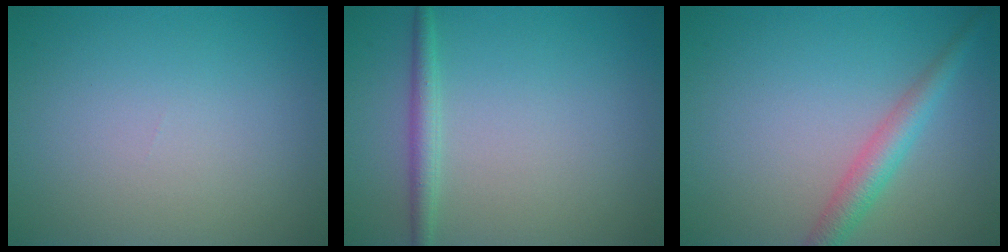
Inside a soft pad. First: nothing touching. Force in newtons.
{"total": 1.8, "press": 1.8, "slide": 0.1}
{"total": 2.9, "press": 2.9, "slide": 0.1}